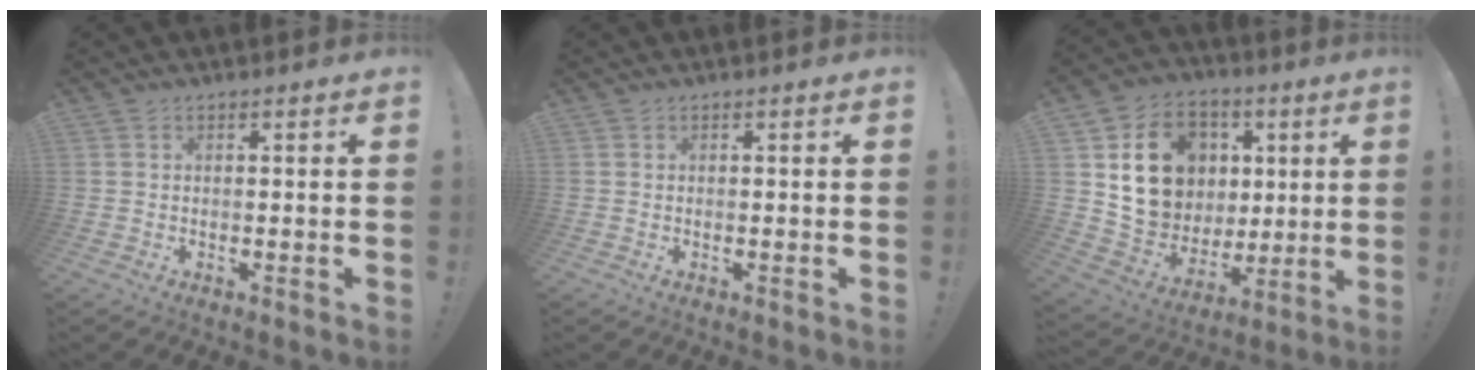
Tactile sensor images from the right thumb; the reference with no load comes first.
{"total": 0.0}
{"total": 19.3, "force": [5.6, 16.3, 8.8], "torque": [-0.130, -0.014, 0.139]}